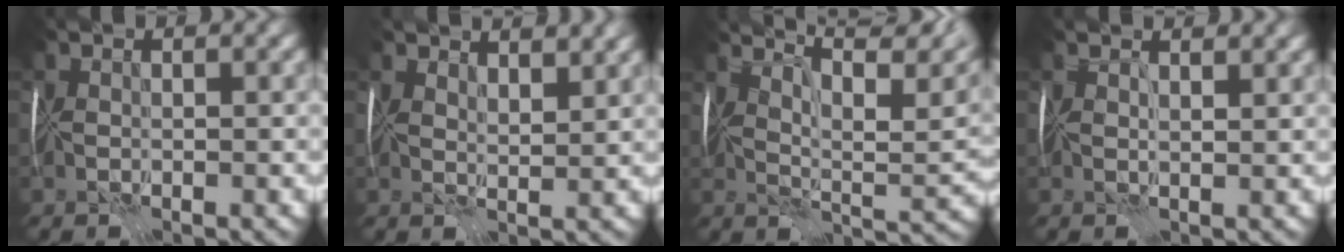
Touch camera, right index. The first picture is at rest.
{"total": 4.5, "force": [3.7, 1.4, 2.1], "torque": [-0.025, 0.008, 0.045]}
{"total": 11.6, "force": [7.6, 3.2, 8.1], "torque": [-0.119, 0.029, 0.101]}
{"total": 3.2, "force": [2.3, 1.0, 1.9], "torque": [-0.019, 0.015, 0.011]}